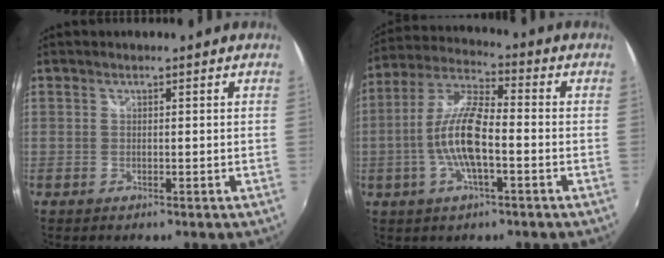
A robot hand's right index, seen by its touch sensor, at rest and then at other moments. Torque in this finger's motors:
{"motor_torque": [0.78, -0.32, 0.69, 0.15]}